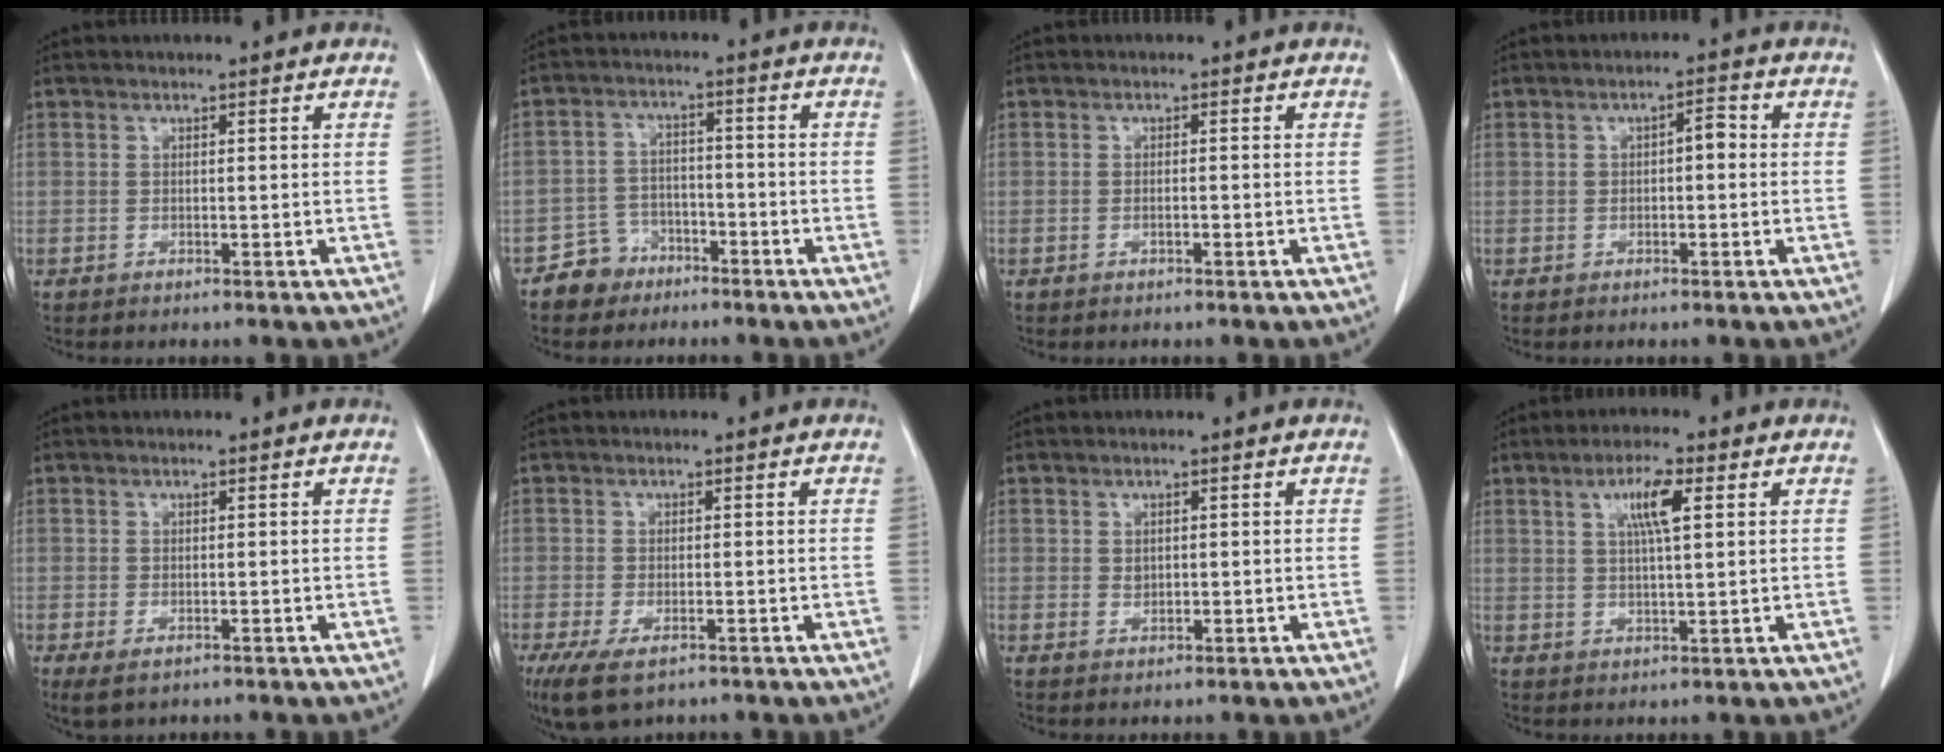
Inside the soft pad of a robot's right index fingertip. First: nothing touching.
{"total": 5.5, "force": [-3.7, 4.0, 0.1], "torque": [0.009, 0.014, -0.064]}
{"total": 0.7, "force": [-0.4, 0.2, 0.6], "torque": [-0.011, 0.001, -0.006]}
{"total": 2.5, "force": [0.0, 1.1, 2.2], "torque": [-0.032, 0.017, -0.002]}
{"total": 3.2, "force": [-1.7, 1.5, 2.2], "torque": [-0.044, -0.008, -0.020]}
{"total": 6.7, "force": [-4.1, 2.7, 4.5], "torque": [-0.084, -0.015, -0.069]}
{"total": 1.3, "force": [0.1, 1.0, 0.8], "torque": [-0.014, -0.001, 0.005]}
{"total": 5.6, "force": [2.1, 0.7, 5.1], "torque": [-0.094, 0.003, 0.038]}